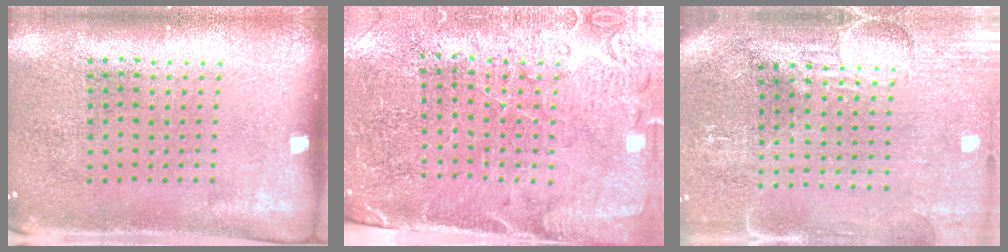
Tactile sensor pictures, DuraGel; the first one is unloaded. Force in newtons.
{"total": 3.2, "press": 3.0, "slide": 0.9}
{"total": 3.9, "press": 3.5, "slide": 1.7}